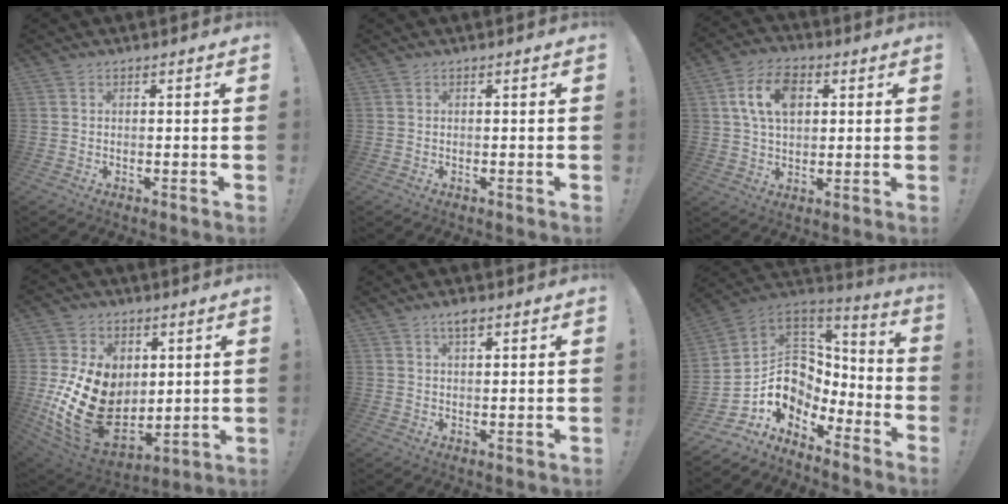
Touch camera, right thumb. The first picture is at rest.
{"total": 0.0}
{"total": 11.7, "force": [3.5, 7.9, 7.9], "torque": [-0.138, 0.011, 0.065]}
{"total": 23.9, "force": [-0.4, 17.4, 16.5], "torque": [-0.326, -0.011, 0.021]}
{"total": 3.3, "force": [2.1, 1.1, 2.2], "torque": [-0.035, -0.005, 0.035]}
{"total": 11.3, "force": [-1.5, 9.8, 5.5], "torque": [-0.107, -0.015, -0.011]}